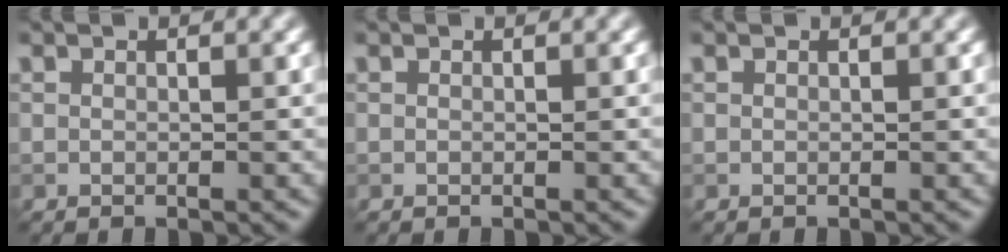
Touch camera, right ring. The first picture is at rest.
{"total": 0.0}
{"total": 0.0}